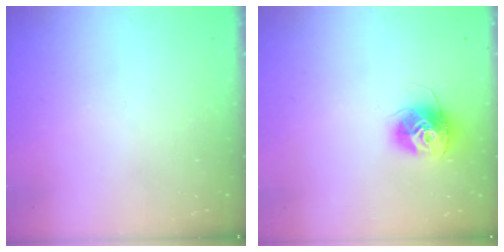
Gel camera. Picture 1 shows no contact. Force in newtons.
{"total": 12.1, "press": 12.1, "slide": 1.1}